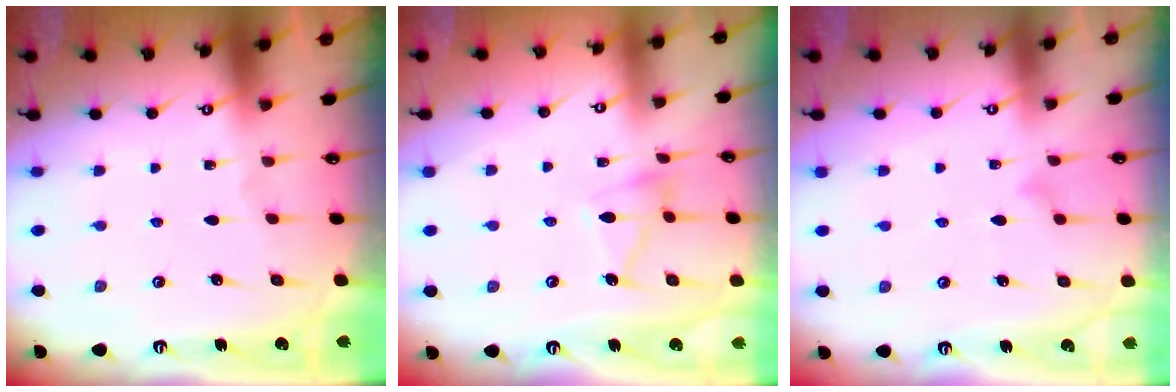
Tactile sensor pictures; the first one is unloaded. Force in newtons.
{"total": 8.4, "press": 8.3, "slide": 0.8}
{"total": 8.5, "press": 8.5, "slide": 0.5}